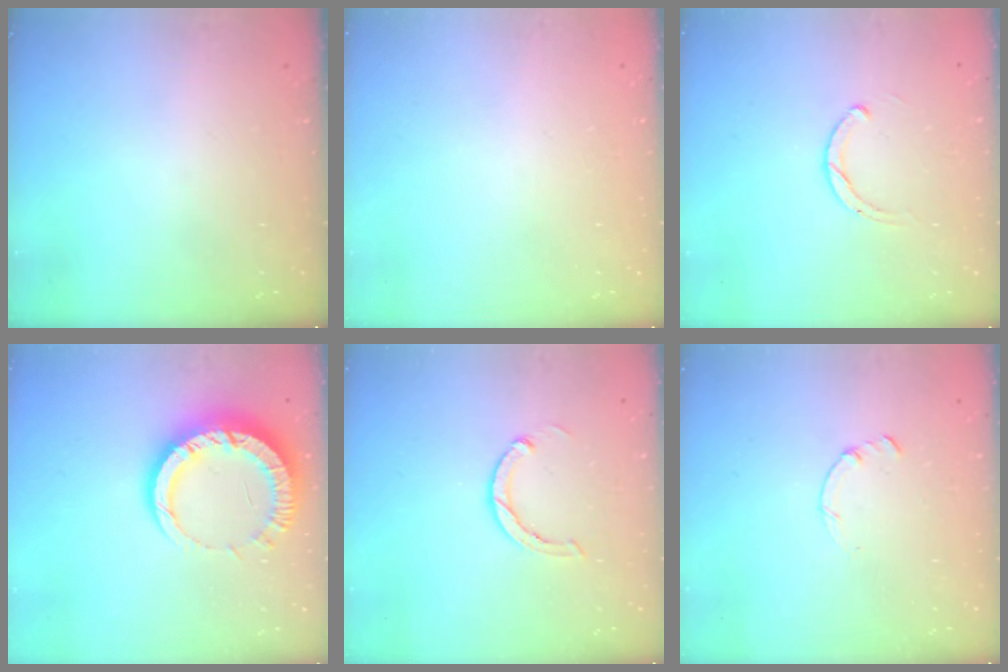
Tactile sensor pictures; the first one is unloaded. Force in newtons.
{"total": 2.6, "press": 2.6, "slide": 0.2}
{"total": 1.9, "press": 1.9, "slide": 0.2}
{"total": 15.0, "press": 15.0, "slide": 1.4}
{"total": 3.0, "press": 3.0, "slide": 0.1}
{"total": 0.0}